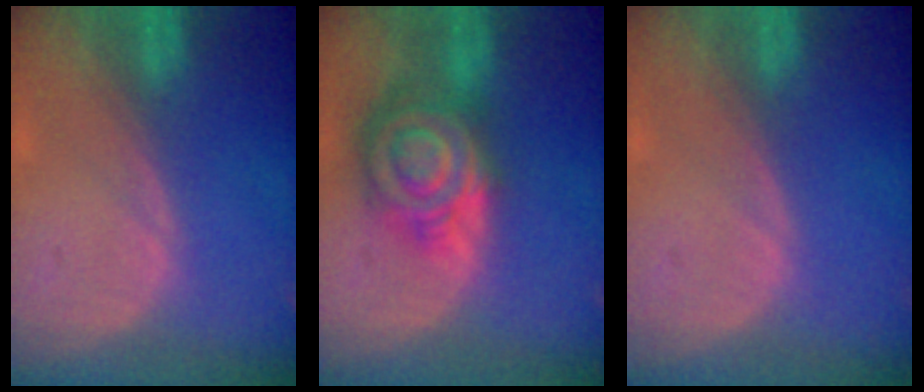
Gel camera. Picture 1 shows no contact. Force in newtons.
{"total": 9.2, "press": 9.2, "slide": 0.6}
{"total": 0.0}